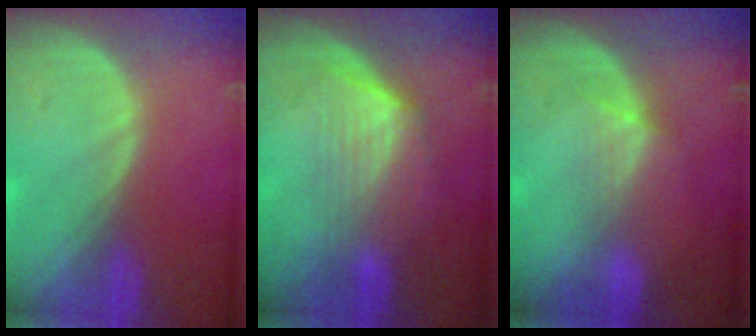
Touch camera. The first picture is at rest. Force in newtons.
{"total": 6.3, "press": 6.0, "slide": 1.9}
{"total": 3.0, "press": 2.8, "slide": 1.1}